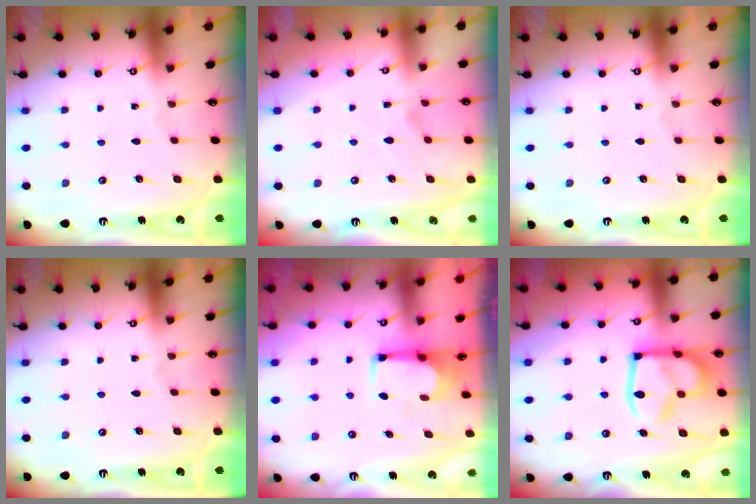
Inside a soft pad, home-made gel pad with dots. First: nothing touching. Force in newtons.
{"total": 2.8, "press": 2.5, "slide": 1.2}
{"total": 0.0}
{"total": 0.0}
{"total": 2.1, "press": 2.1, "slide": 0.1}
{"total": 17.2, "press": 17.1, "slide": 2.0}